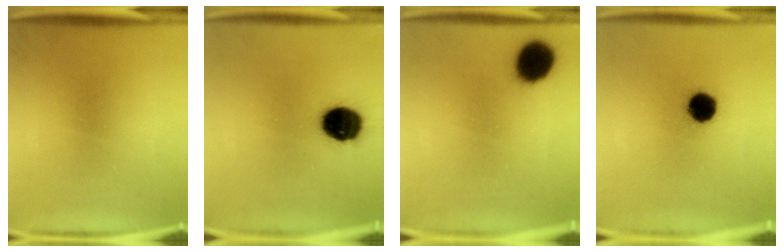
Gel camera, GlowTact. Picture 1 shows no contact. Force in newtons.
{"total": 12.0}
{"total": 10.3}
{"total": 7.6}